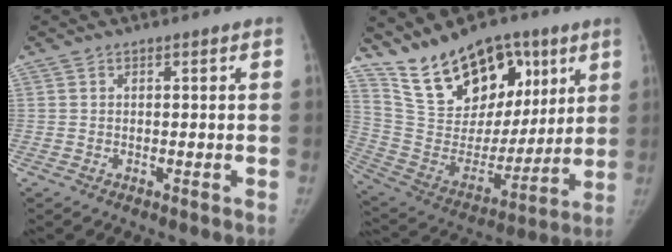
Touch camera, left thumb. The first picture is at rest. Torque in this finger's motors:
{"motor_torque": [0.30, 0.32, 1.28, -1.03, 0.27]}